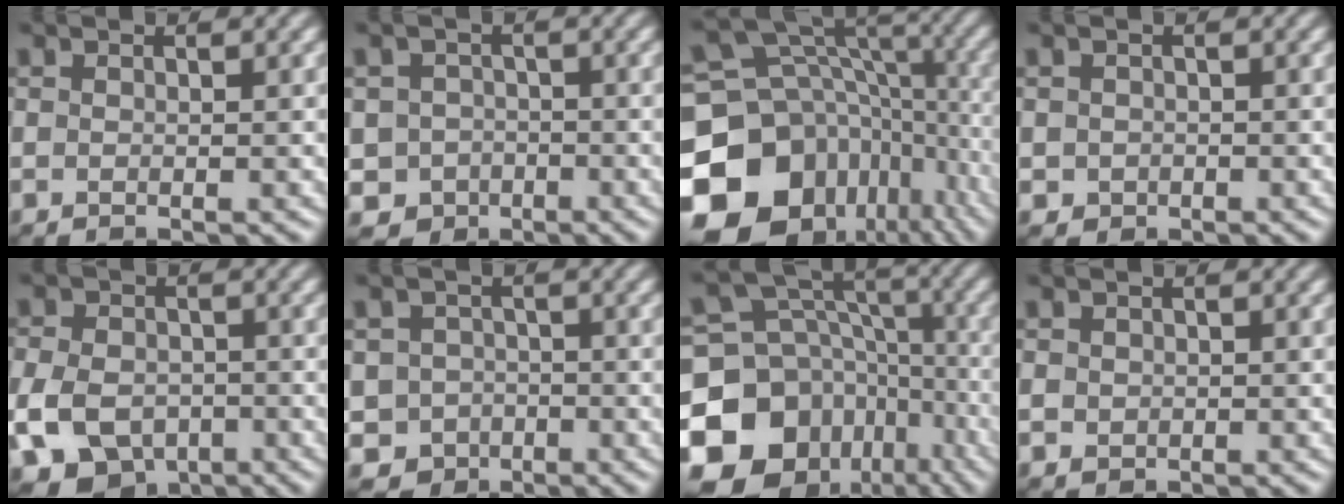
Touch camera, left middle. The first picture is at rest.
{"total": 5.0, "force": [-2.8, 4.1, 0.8], "torque": [0.007, -0.008, -0.051]}
{"total": 17.3, "force": [-5.7, 13.4, 9.3], "torque": [-0.214, 0.000, -0.083]}
{"total": 1.3, "force": [-0.5, 1.2, 0.2], "torque": [0.001, -0.007, -0.006]}
{"total": 9.5, "force": [-3.9, 7.0, 5.2], "torque": [-0.103, -0.037, -0.075]}
{"total": 5.6, "force": [-3.3, 4.5, 0.9], "torque": [0.004, -0.011, -0.061]}
{"total": 15.6, "force": [-7.2, 11.8, 7.1], "torque": [-0.173, -0.002, -0.116]}
{"total": 1.1, "force": [-0.1, 1.1, 0.2], "torque": [-0.001, -0.005, 0.004]}